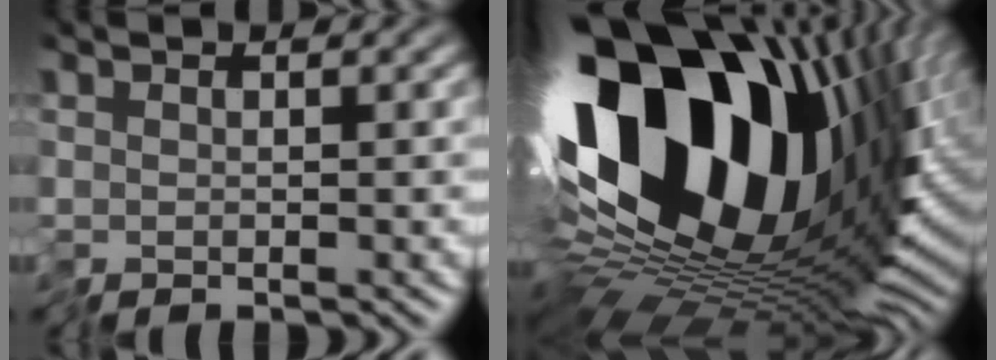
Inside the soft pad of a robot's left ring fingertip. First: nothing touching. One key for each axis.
{"total": 19.7, "fx": 4.6, "fy": 11.3, "fz": 15.5, "tx": -0.291, "ty": -0.018, "tz": 0.080}